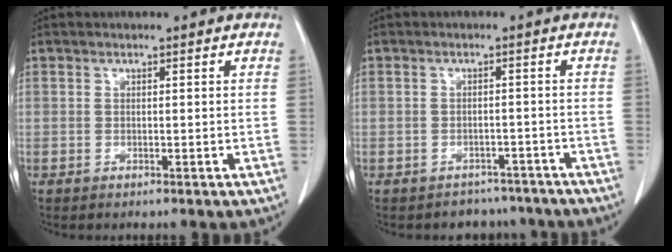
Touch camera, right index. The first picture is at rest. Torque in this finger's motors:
{"motor_torque": [-1.65, -0.49, -0.52, -0.21]}